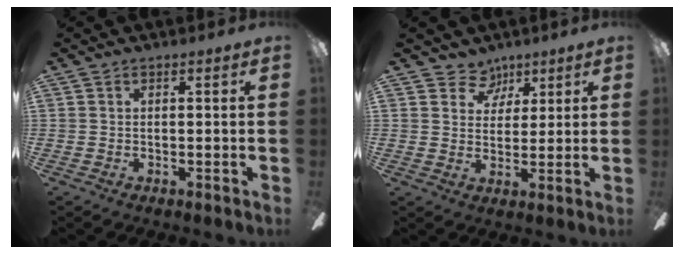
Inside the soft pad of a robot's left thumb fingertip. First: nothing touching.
{"total": 5.9, "force": [4.1, 4.3, 0.5], "torque": [-0.001, -0.025, 0.073]}